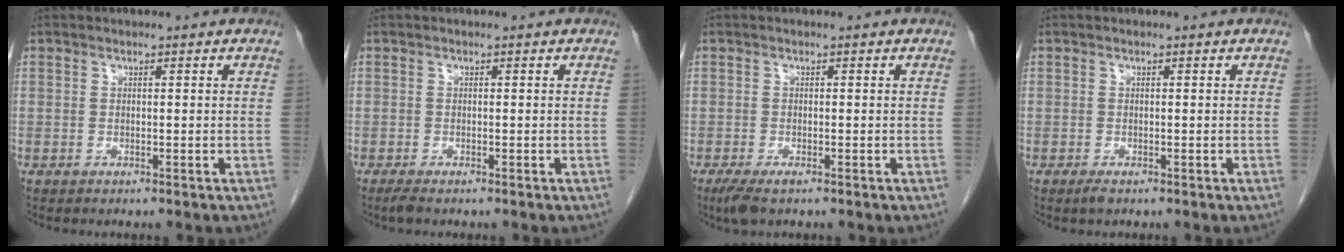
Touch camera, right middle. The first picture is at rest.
{"total": 1.3, "force": [-1.0, 0.2, 0.8], "torque": [-0.022, -0.005, -0.019]}
{"total": 2.6, "force": [-1.8, 0.6, 1.9], "torque": [-0.038, -0.008, -0.031]}
{"total": 1.1, "force": [-0.7, 0.3, 0.7], "torque": [-0.015, -0.002, -0.010]}